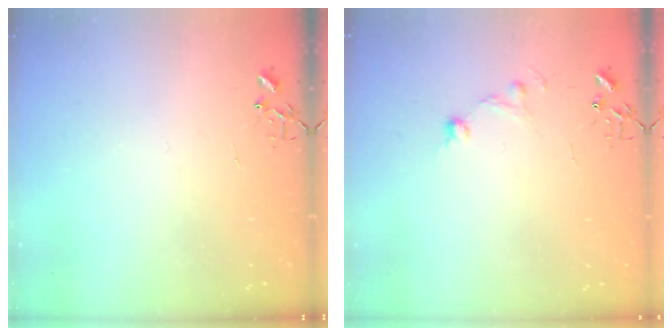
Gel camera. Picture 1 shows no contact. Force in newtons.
{"total": 9.6, "press": 9.6, "slide": 0.8}